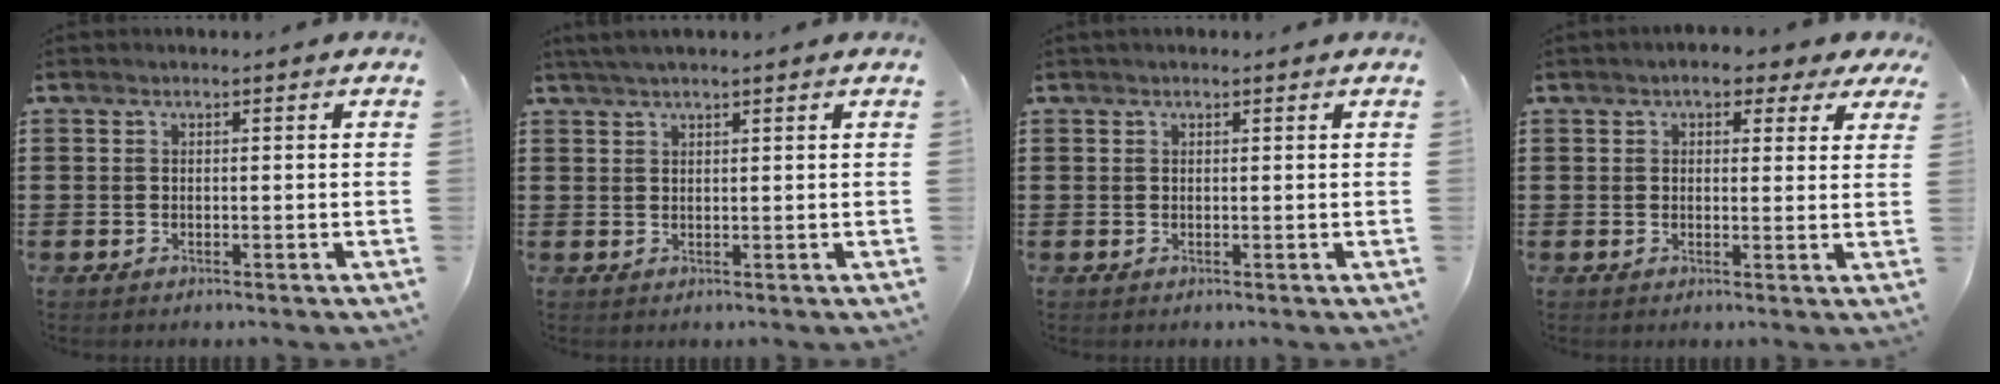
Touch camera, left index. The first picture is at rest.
{"total": 2.0, "force": [1.6, 0.2, 1.1], "torque": [-0.023, 0.002, 0.031]}
{"total": 0.6, "force": [0.4, 0.3, 0.3], "torque": [-0.006, 0.003, 0.008]}
{"total": 3.8, "force": [2.7, 1.5, 2.2], "torque": [-0.044, 0.003, 0.045]}